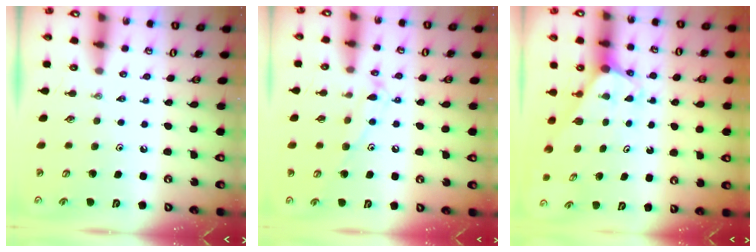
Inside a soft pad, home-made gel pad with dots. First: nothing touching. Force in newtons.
{"total": 10.4, "press": 10.4, "slide": 0.7}
{"total": 2.1, "press": 2.1, "slide": 0.1}